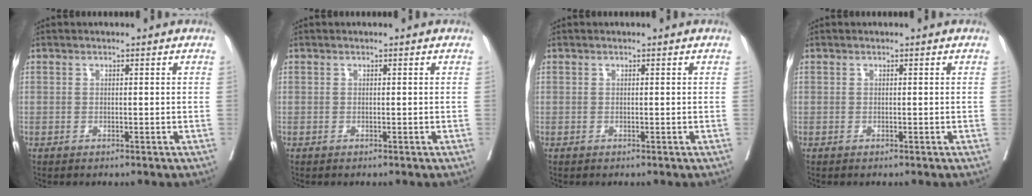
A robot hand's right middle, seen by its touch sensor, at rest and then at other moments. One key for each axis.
{"total": 0.0}
{"total": 0.0}
{"total": 0.0}